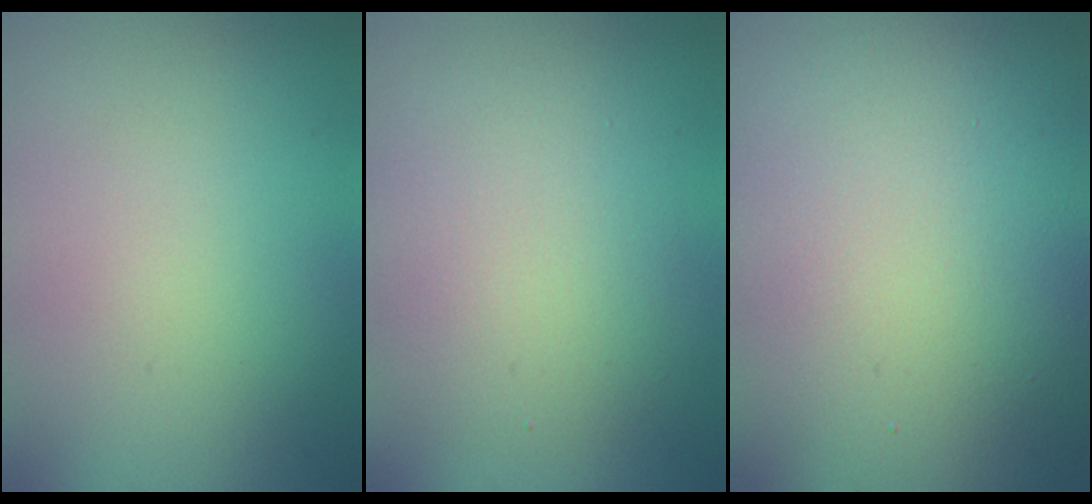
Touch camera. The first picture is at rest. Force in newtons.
{"total": 4.6, "press": 4.6, "slide": 0.4}
{"total": 20.1, "press": 20.1, "slide": 1.0}